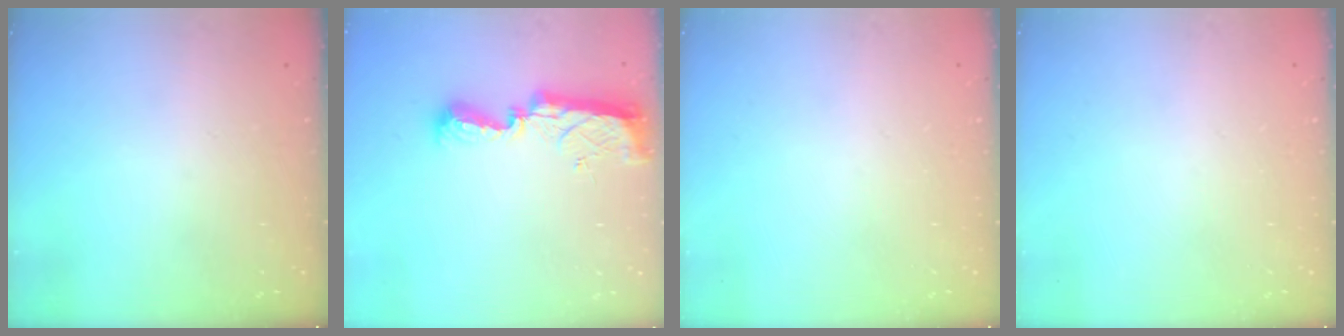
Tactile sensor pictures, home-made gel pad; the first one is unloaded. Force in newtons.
{"total": 9.4, "press": 9.4, "slide": 0.4}
{"total": 0.0}
{"total": 0.0}